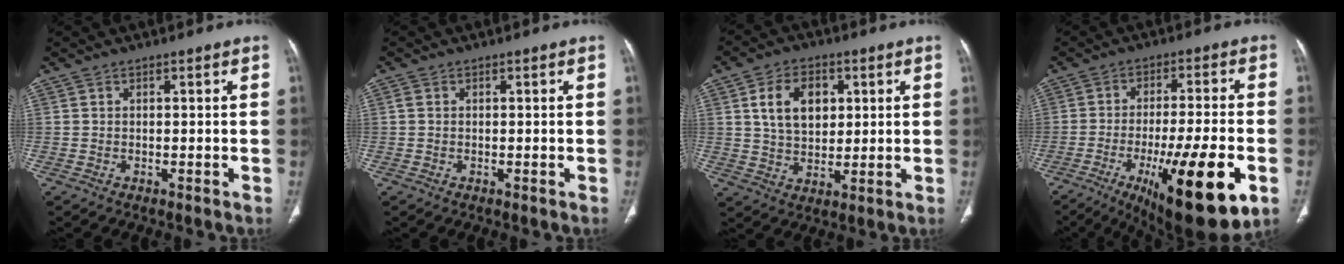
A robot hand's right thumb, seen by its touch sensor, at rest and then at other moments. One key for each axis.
{"total": 0.8, "fx": 0.1, "fy": 0.7, "fz": 0.5, "tx": -0.008, "ty": 0.002, "tz": 0.002}
{"total": 10.3, "fx": 3.0, "fy": 7.0, "fz": 6.9, "tx": -0.089, "ty": -0.008, "tz": 0.055}
{"total": 21.1, "fx": -7.9, "fy": 5.0, "fz": 18.9, "tx": -0.263, "ty": 0.001, "tz": -0.108}